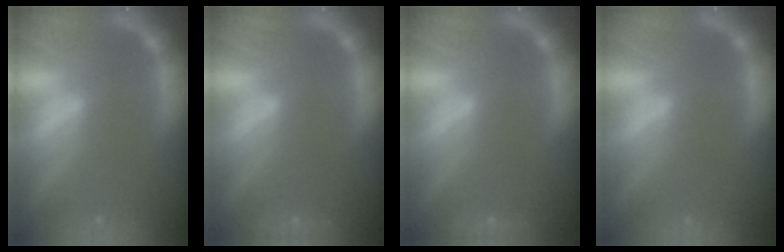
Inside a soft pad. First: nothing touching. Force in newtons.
{"total": 0.9}
{"total": 0.9}
{"total": 0.0}